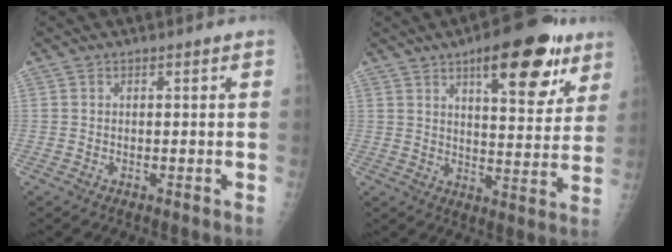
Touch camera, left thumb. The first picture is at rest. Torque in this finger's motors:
{"motor_torque": [2.22, 1.62, 1.67, -0.90, 0.32]}